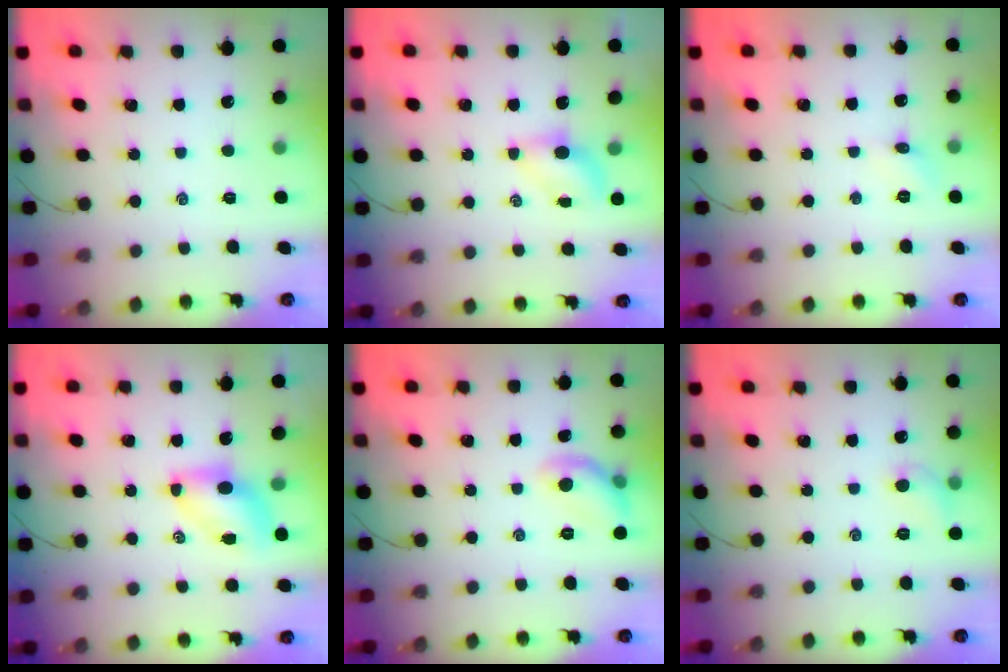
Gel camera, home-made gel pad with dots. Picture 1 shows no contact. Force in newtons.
{"total": 4.3, "press": 4.2, "slide": 0.9}
{"total": 4.3, "press": 4.0, "slide": 1.4}
{"total": 7.1, "press": 7.0, "slide": 0.9}
{"total": 8.6, "press": 8.5, "slide": 1.6}
{"total": 6.0, "press": 5.8, "slide": 1.4}